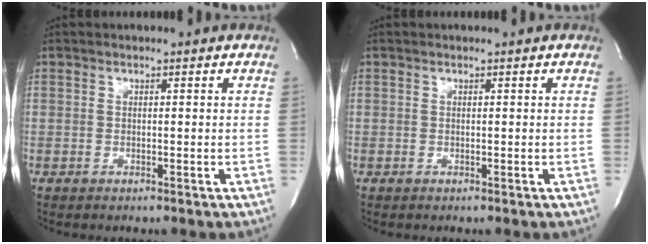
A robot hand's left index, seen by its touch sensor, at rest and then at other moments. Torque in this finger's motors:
{"motor_torque": [-0.01, 0.01, 0.00, 0.00]}